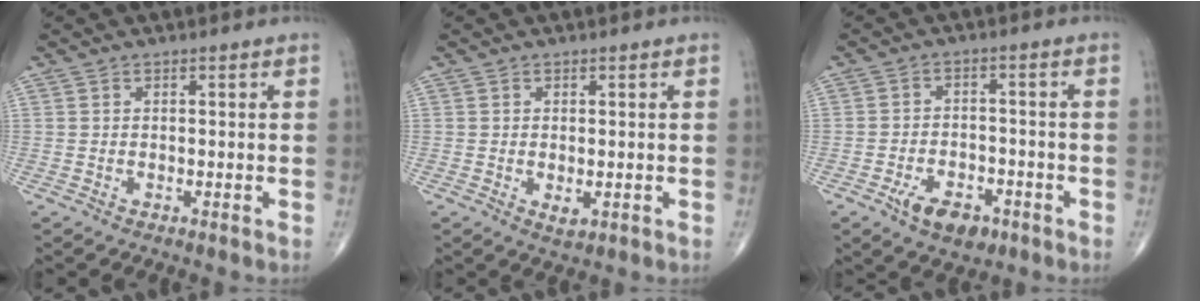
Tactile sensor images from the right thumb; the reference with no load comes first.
{"total": 1.9, "force": [-0.3, 1.0, 1.5], "torque": [-0.021, -0.003, 0.001]}
{"total": 7.6, "force": [-4.1, 4.4, 4.7], "torque": [-0.063, 0.019, -0.063]}